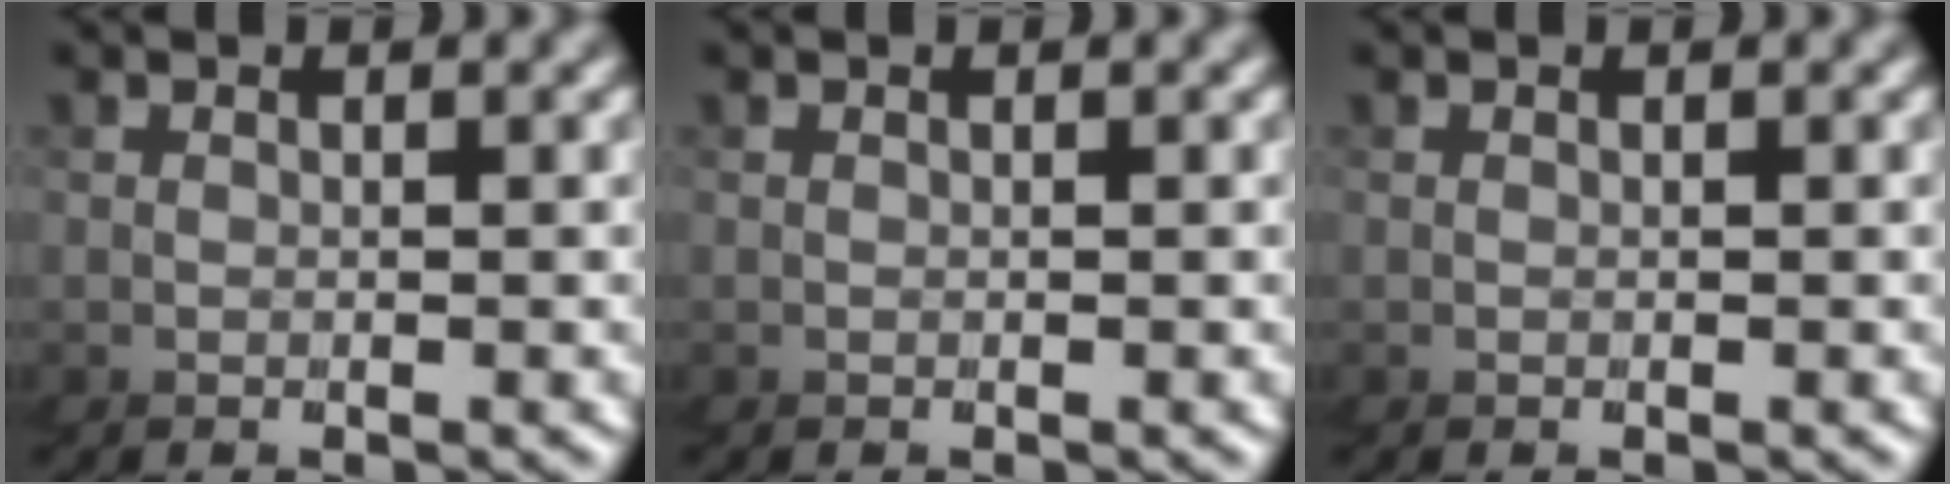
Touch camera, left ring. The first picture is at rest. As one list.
[{"total": 0.0}, {"total": 0.0}]